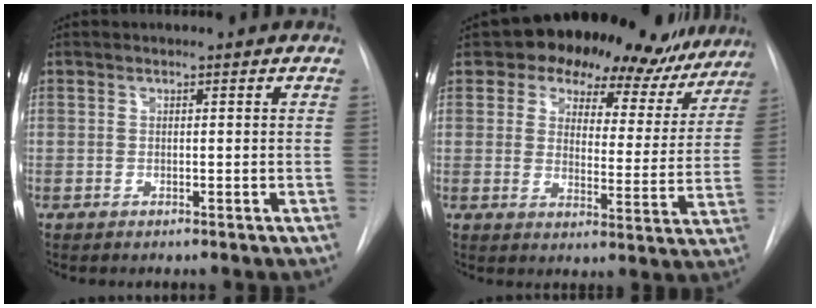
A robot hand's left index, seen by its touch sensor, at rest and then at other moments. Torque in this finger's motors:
{"motor_torque": [0.93, -1.21, 1.05, 0.21]}